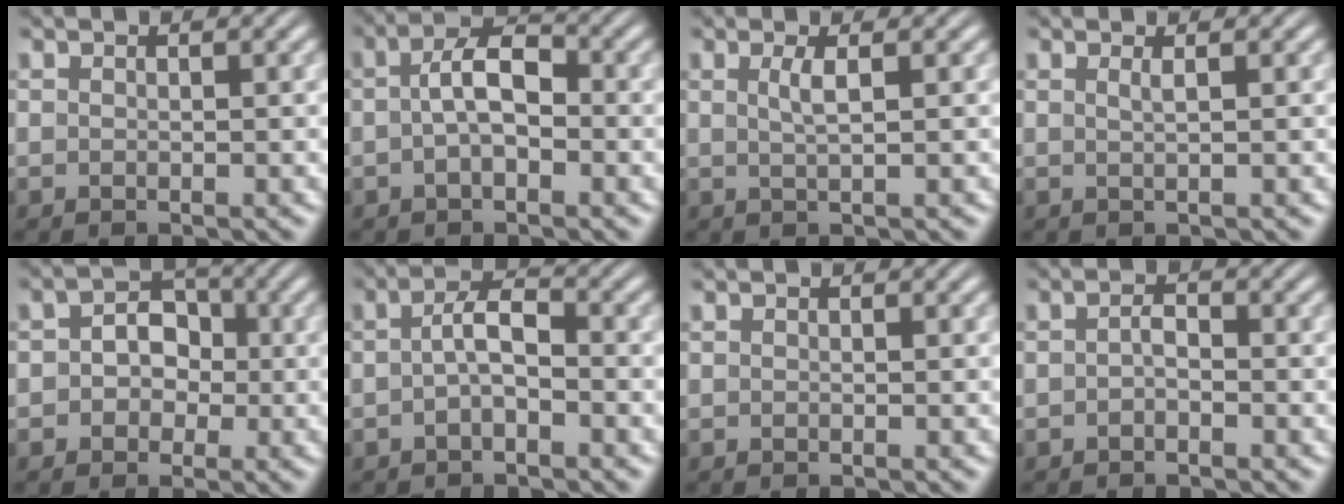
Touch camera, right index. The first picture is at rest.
{"total": 4.0, "force": [-0.5, 1.9, 3.5], "torque": [-0.057, 0.002, -0.010]}
{"total": 1.5, "force": [0.2, -0.3, 1.4], "torque": [-0.027, -0.007, 0.011]}
{"total": 0.8, "force": [0.2, -0.5, 0.7], "torque": [-0.012, -0.006, 0.009]}
{"total": 3.9, "force": [-0.8, 3.4, 1.8], "torque": [-0.013, -0.004, -0.019]}
{"total": 2.9, "force": [-0.8, 1.1, 2.5], "torque": [-0.038, 0.001, -0.015]}
{"total": 0.0}
{"total": 1.1, "force": [-0.6, 0.4, 0.8], "torque": [-0.017, -0.008, -0.007]}